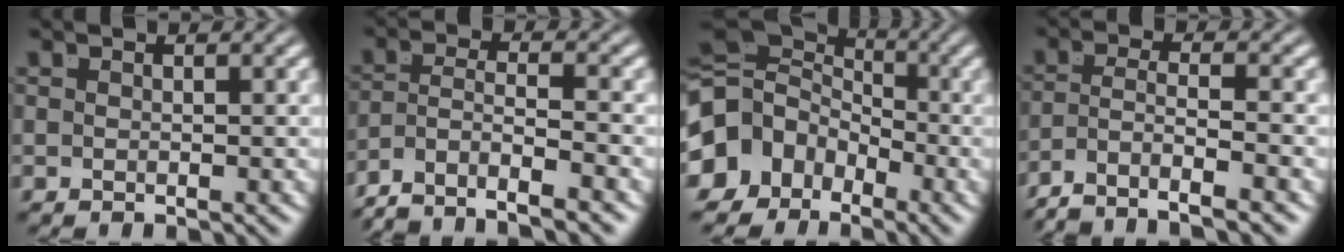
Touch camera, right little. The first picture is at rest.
{"total": 8.2, "force": [-5.5, 4.8, 3.7], "torque": [-0.086, -0.034, -0.086]}
{"total": 13.3, "force": [-1.1, 11.6, 6.4], "torque": [-0.157, -0.034, -0.021]}
{"total": 6.7, "force": [-4.9, 3.1, 3.3], "torque": [-0.076, -0.035, -0.071]}